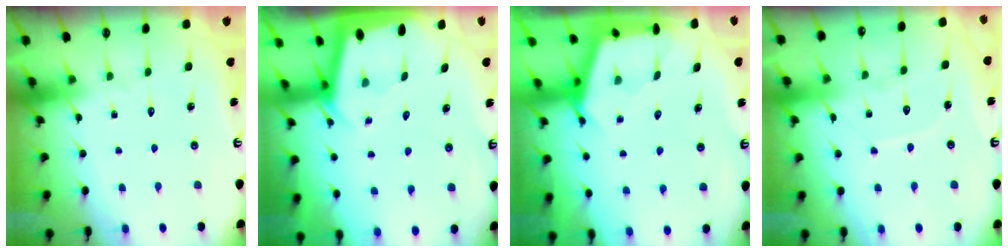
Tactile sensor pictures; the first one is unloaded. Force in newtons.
{"total": 1.9, "press": 1.9, "slide": 0.1}
{"total": 2.6, "press": 2.6, "slide": 0.3}
{"total": 6.1, "press": 6.1, "slide": 0.6}